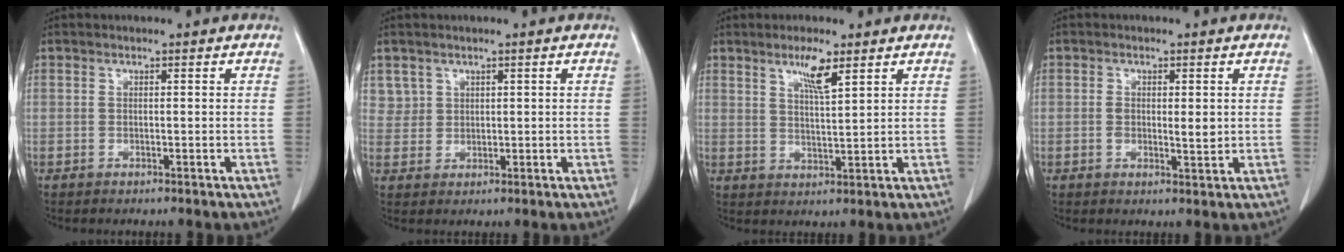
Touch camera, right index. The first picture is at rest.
{"total": 2.9, "force": [1.7, 2.3, -0.2], "torque": [0.023, 0.004, 0.029]}
{"total": 4.8, "force": [3.0, 0.4, 3.7], "torque": [-0.068, -0.004, 0.054]}
{"total": 3.2, "force": [0.3, 1.4, 2.9], "torque": [-0.045, -0.003, 0.009]}